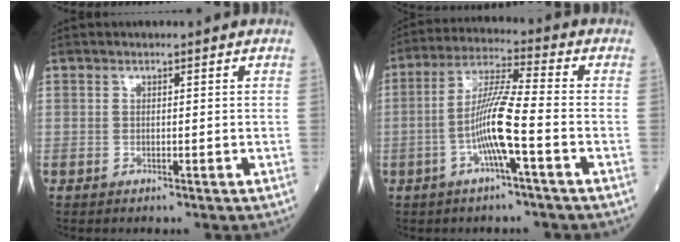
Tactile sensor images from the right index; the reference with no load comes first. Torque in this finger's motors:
{"motor_torque": [0.49, -0.39, 0.38, 0.20]}